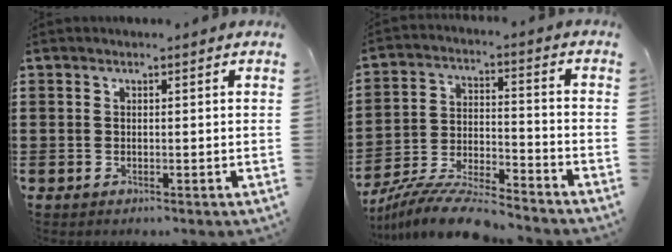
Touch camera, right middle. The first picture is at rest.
{"total": 10.3, "force": [-9.7, 0.5, 3.4], "torque": [-0.068, 0.014, -0.191]}